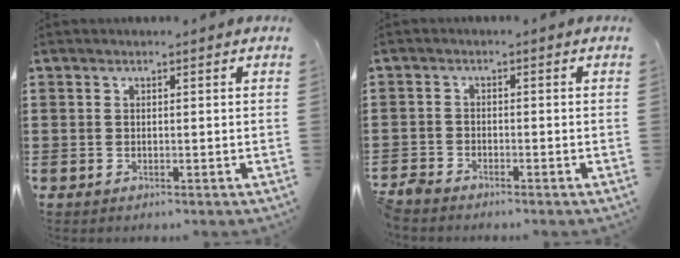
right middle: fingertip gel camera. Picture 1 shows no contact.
{"total": 2.2, "force": [-2.2, 0.3, 0.2], "torque": [-0.021, -0.003, -0.051]}